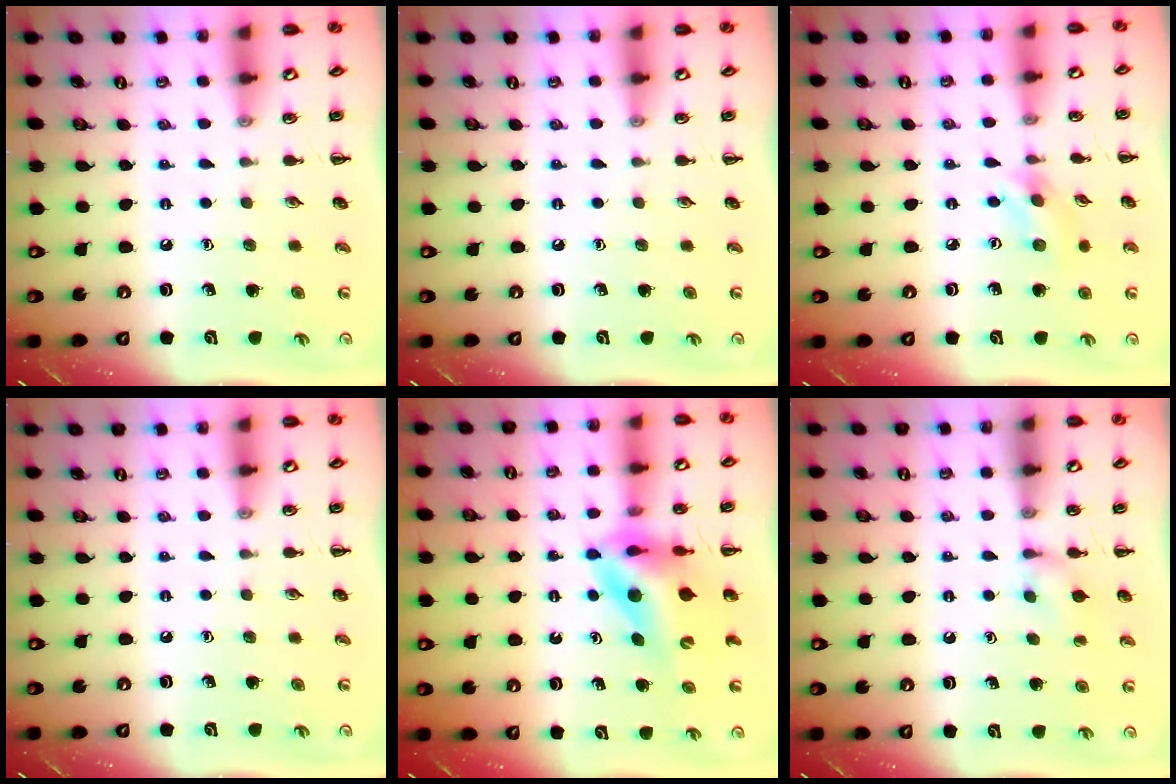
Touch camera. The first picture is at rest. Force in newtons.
{"total": 0.0}
{"total": 2.9, "press": 2.9, "slide": 0.7}
{"total": 0.0}
{"total": 10.3, "press": 9.8, "slide": 3.2}
{"total": 5.9, "press": 5.6, "slide": 1.6}